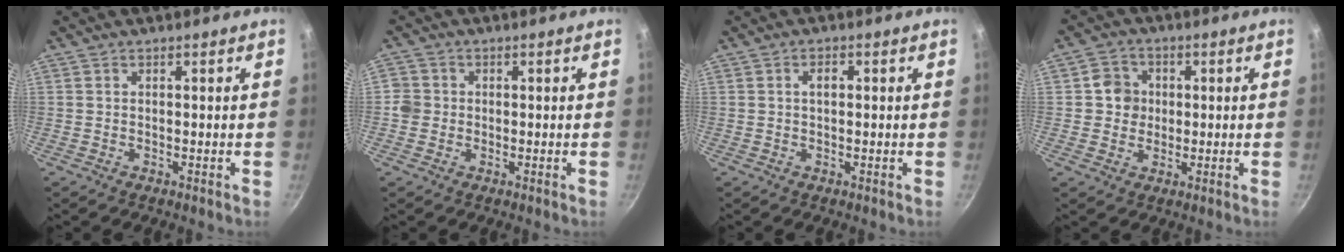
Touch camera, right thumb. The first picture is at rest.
{"total": 3.1, "force": [-0.3, 3.0, 0.7], "torque": [0.004, 0.007, -0.010]}
{"total": 1.9, "force": [0.3, 1.1, 1.5], "torque": [-0.022, 0.006, 0.004]}
{"total": 5.6, "force": [0.5, 5.3, 1.9], "torque": [0.000, 0.008, 0.003]}